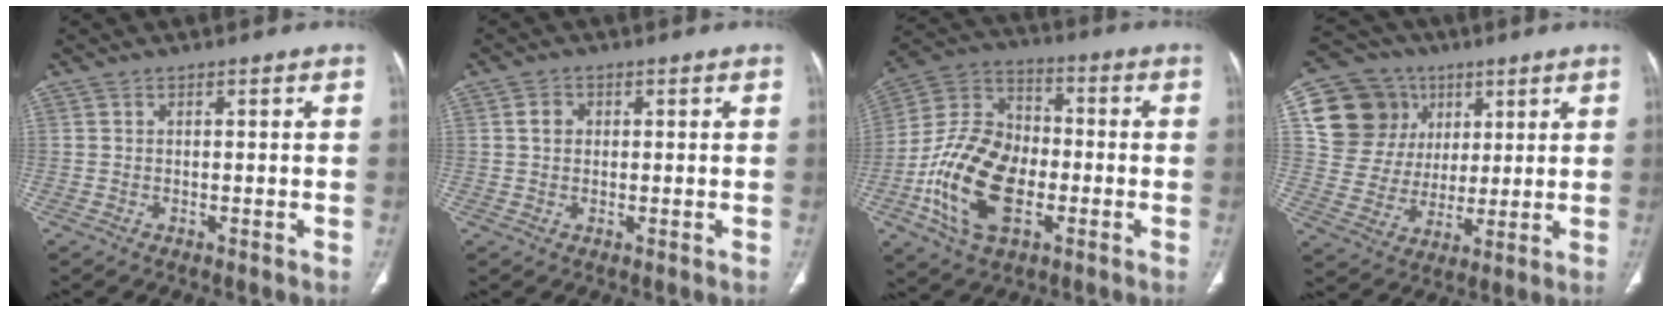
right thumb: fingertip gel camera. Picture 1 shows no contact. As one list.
[{"total": 2.5, "force": [0.4, 2.1, 1.2], "torque": [-0.010, 0.005, 0.005]}, {"total": 19.1, "force": [-5.1, 11.9, 14.0], "torque": [-0.248, 0.023, -0.096]}, {"total": 16.1, "force": [5.9, 14.0, 5.2], "torque": [-0.061, 0.008, 0.116]}]